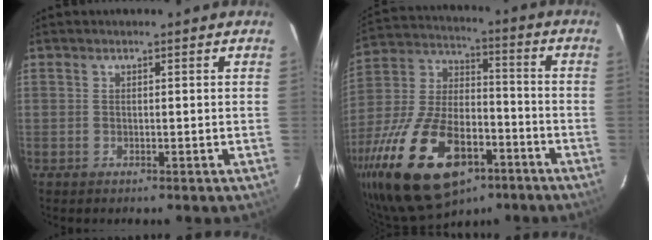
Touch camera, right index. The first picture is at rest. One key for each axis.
{"total": 26.2, "fx": -14.3, "fy": 13.3, "fz": 17.5, "tx": -0.369, "ty": -0.017, "tz": -0.235}